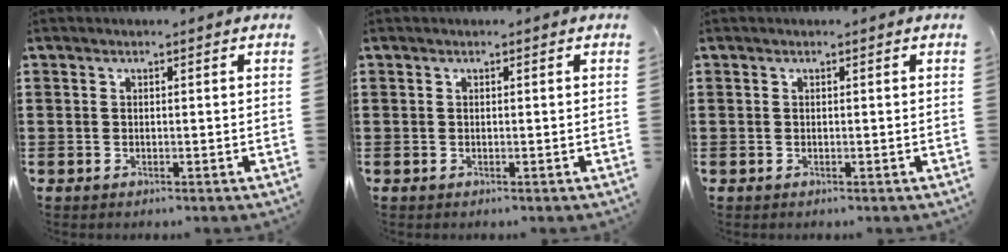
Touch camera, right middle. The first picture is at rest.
{"total": 0.0}
{"total": 0.0}